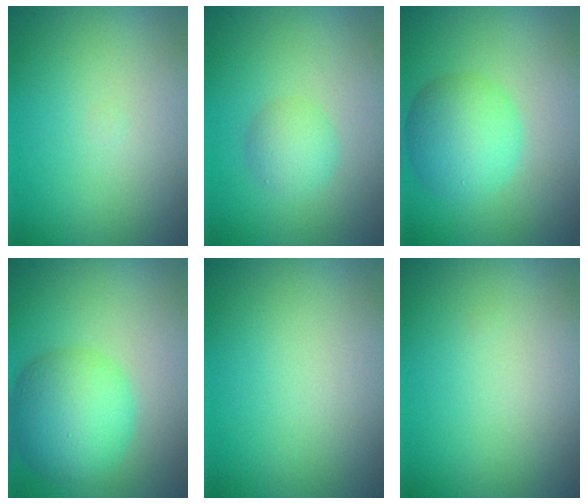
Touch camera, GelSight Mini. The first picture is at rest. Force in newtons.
{"total": 2.2, "press": 2.2, "slide": 0.1}
{"total": 5.1, "press": 5.1, "slide": 0.2}
{"total": 6.8, "press": 6.8, "slide": 0.1}
{"total": 0.0}
{"total": 0.0}